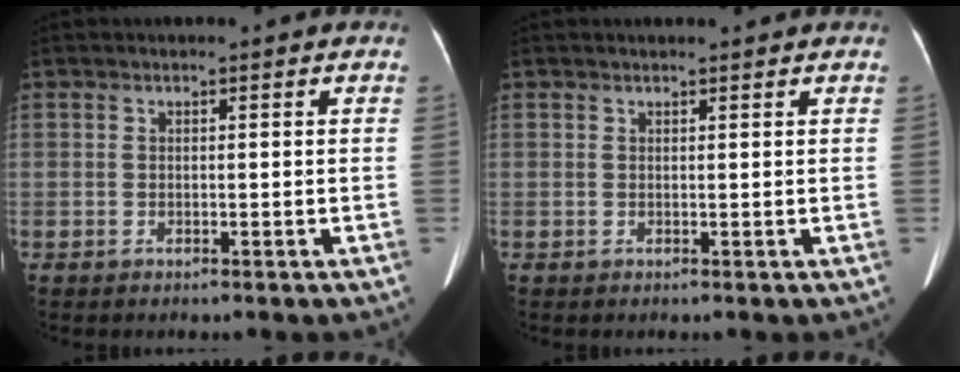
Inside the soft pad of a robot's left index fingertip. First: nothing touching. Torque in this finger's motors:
{"motor_torque": [-0.17, 0.18, -0.20, -0.03]}